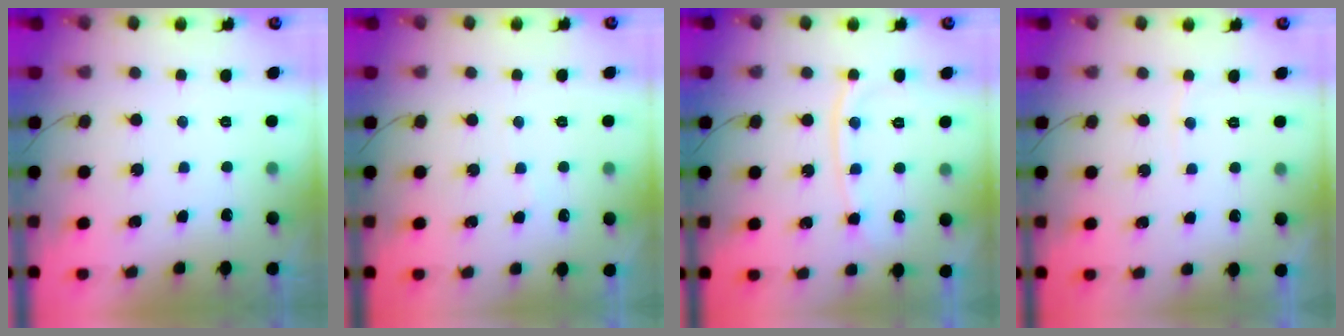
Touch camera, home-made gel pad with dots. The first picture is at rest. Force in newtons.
{"total": 2.9, "press": 2.9, "slide": 0.5}
{"total": 9.8, "press": 9.7, "slide": 1.2}
{"total": 2.9, "press": 2.9, "slide": 0.4}